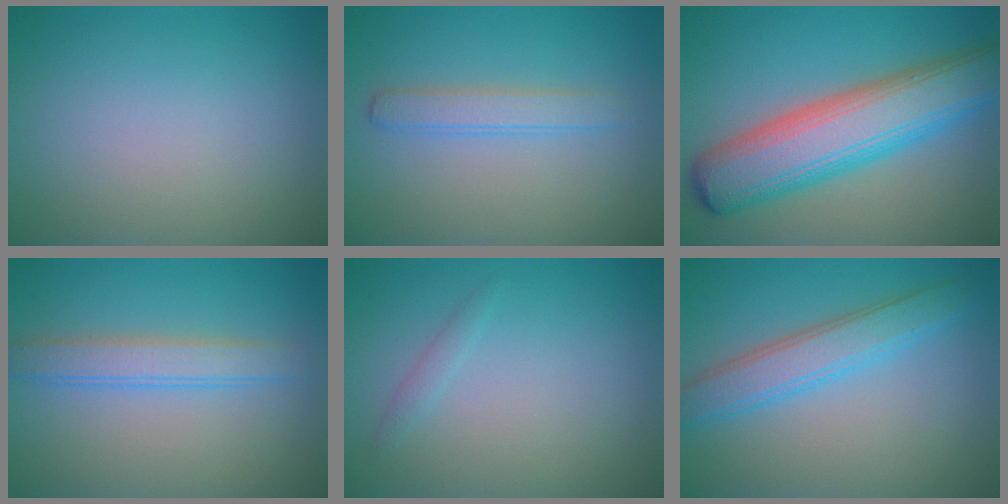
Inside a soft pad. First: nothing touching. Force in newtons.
{"total": 2.1, "press": 2.1, "slide": 0.1}
{"total": 9.6, "press": 9.6, "slide": 0.3}
{"total": 2.9, "press": 2.9, "slide": 0.0}
{"total": 0.8, "press": 0.8, "slide": 0.0}
{"total": 4.1, "press": 4.1, "slide": 0.2}